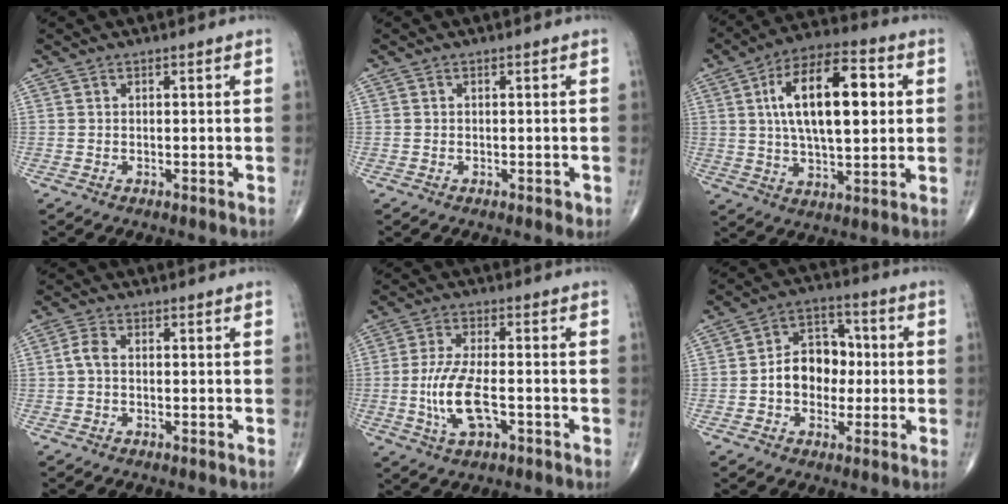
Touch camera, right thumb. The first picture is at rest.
{"total": 0.9, "force": [-0.3, 0.5, 0.7], "torque": [-0.007, 0.000, -0.005]}
{"total": 18.5, "force": [3.6, 8.4, 16.1], "torque": [-0.253, 0.012, 0.057]}
{"total": 2.5, "force": [-0.1, 1.4, 2.0], "torque": [-0.044, 0.005, -0.007]}
{"total": 9.6, "force": [-2.2, 3.9, 8.4], "torque": [-0.180, 0.008, -0.041]}
{"total": 10.6, "force": [-0.7, 8.0, 6.9], "torque": [-0.072, 0.032, -0.021]}